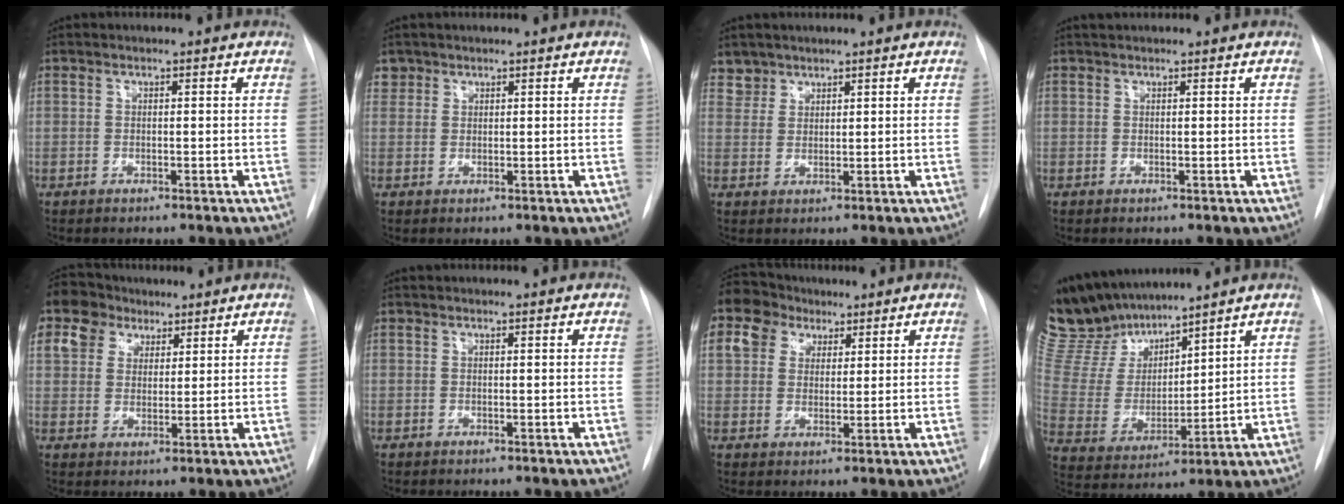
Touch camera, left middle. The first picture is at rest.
{"total": 1.6, "force": [1.1, 1.2, -0.2], "torque": [0.017, 0.007, 0.016]}
{"total": 2.6, "force": [2.1, 1.4, -0.6], "torque": [0.019, 0.007, 0.039]}
{"total": 1.0, "force": [1.0, 0.1, 0.3], "torque": [-0.012, 0.017, 0.021]}
{"total": 12.4, "force": [7.4, 9.2, 3.6], "torque": [-0.101, 0.045, 0.142]}
{"total": 0.0}
{"total": 16.6, "force": [9.1, 12.5, 6.0], "torque": [-0.188, 0.075, 0.177]}
{"total": 14.3, "force": [13.0, 4.3, 4.3], "torque": [-0.099, 0.009, 0.265]}